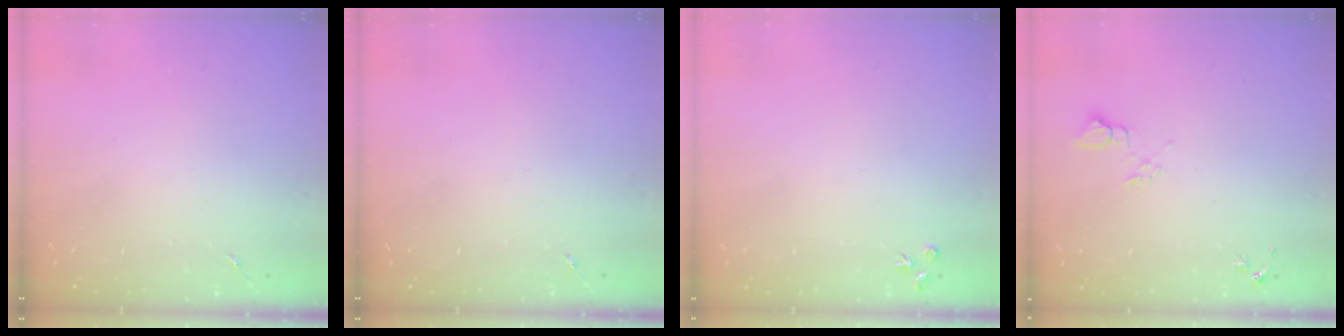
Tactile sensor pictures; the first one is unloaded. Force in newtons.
{"total": 0.0}
{"total": 3.5, "press": 3.5, "slide": 0.4}
{"total": 6.6, "press": 6.5, "slide": 0.8}